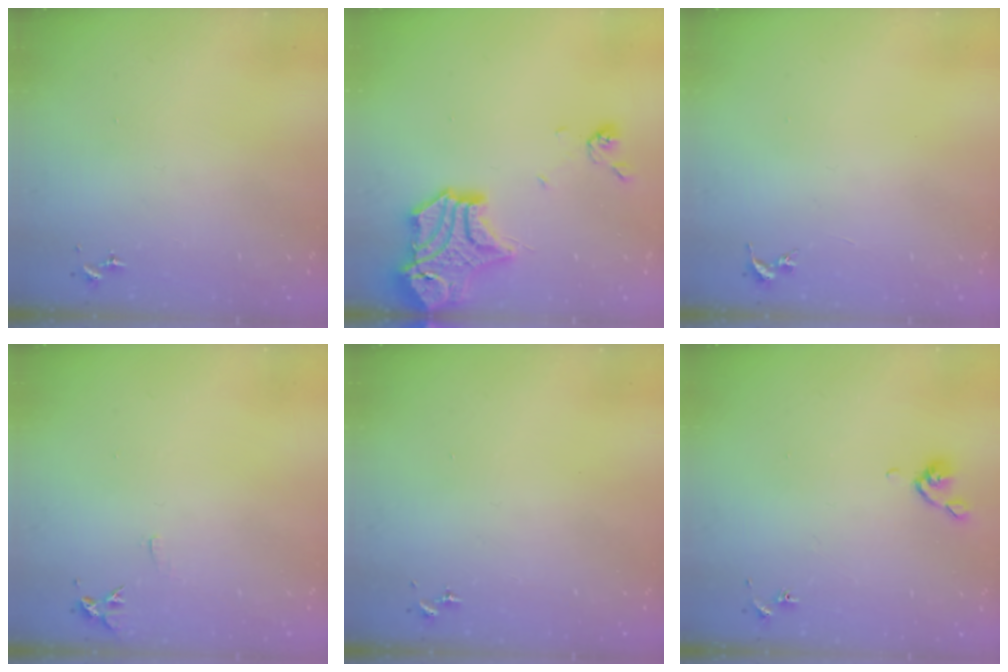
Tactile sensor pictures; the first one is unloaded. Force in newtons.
{"total": 18.4, "press": 18.3, "slide": 2.2}
{"total": 0.0}
{"total": 5.5, "press": 5.4, "slide": 0.6}
{"total": 0.0}
{"total": 4.8, "press": 4.6, "slide": 1.0}